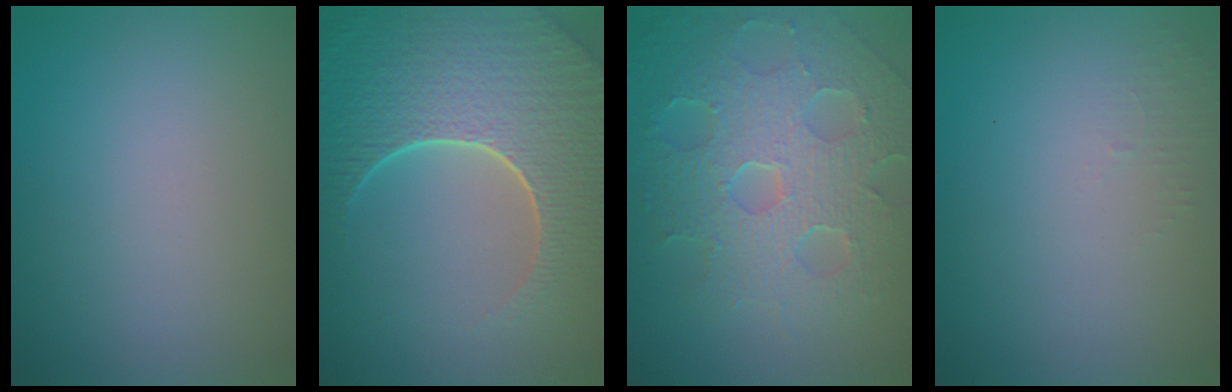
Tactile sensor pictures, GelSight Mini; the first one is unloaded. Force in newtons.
{"total": 9.4, "press": 6.7, "slide": 6.6}
{"total": 8.7, "press": 5.9, "slide": 6.4}
{"total": 1.0, "press": 0.9, "slide": 0.3}